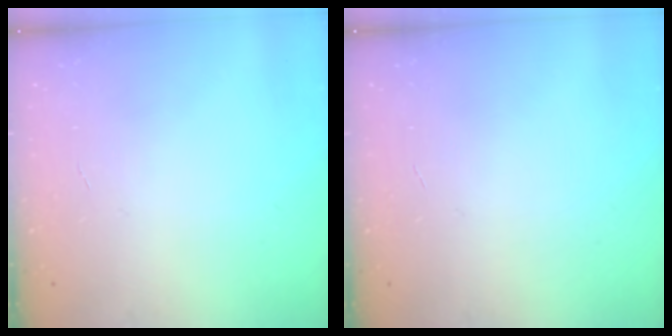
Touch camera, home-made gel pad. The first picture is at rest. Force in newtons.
{"total": 0.0}